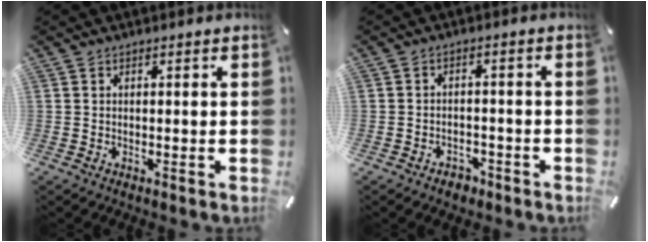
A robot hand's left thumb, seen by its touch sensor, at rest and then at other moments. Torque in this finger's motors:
{"motor_torque": [-0.02, 0.03, 0.11, 0.12, 0.00]}